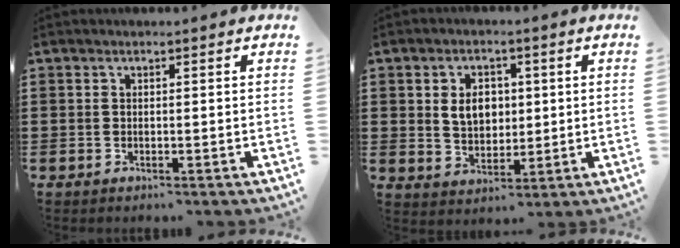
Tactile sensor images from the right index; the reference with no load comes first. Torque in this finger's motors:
{"motor_torque": [0.39, 0.25, 0.55, 0.07]}